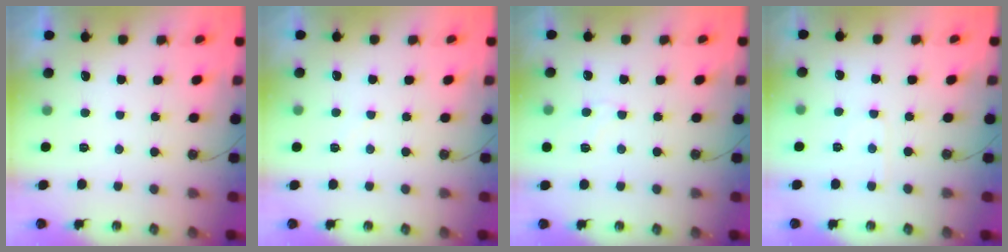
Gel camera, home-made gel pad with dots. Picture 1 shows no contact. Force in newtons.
{"total": 3.3, "press": 3.2, "slide": 0.5}
{"total": 5.7, "press": 5.7, "slide": 0.6}
{"total": 2.5, "press": 2.5, "slide": 0.4}